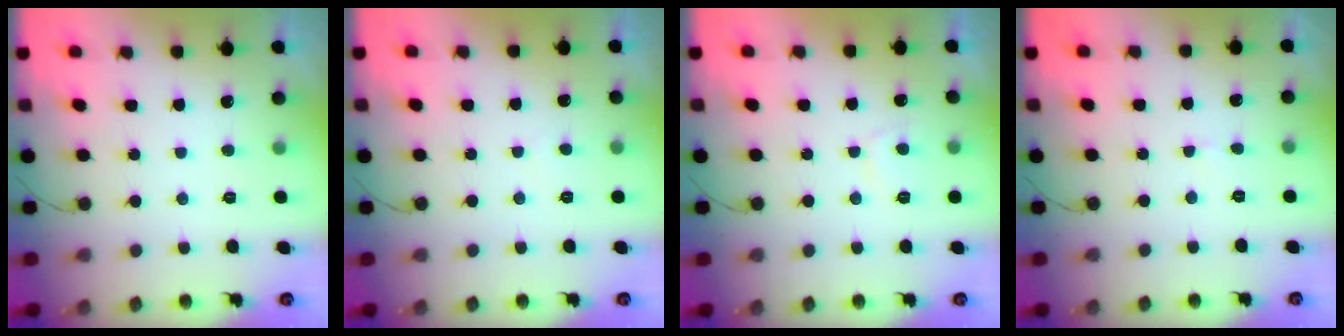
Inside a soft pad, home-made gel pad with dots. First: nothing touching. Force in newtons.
{"total": 2.9, "press": 2.9, "slide": 0.3}
{"total": 3.0, "press": 2.9, "slide": 0.7}
{"total": 2.6, "press": 2.6, "slide": 0.2}